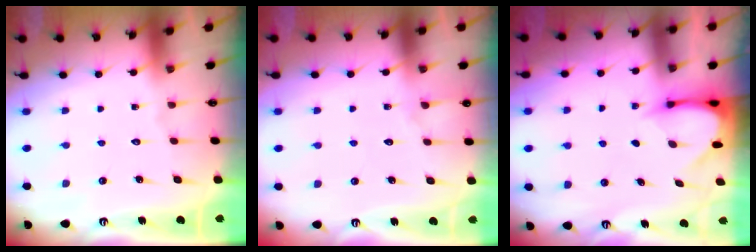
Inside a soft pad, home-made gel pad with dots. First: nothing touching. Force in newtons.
{"total": 5.0, "press": 5.0, "slide": 0.6}
{"total": 3.7, "press": 3.7, "slide": 0.3}